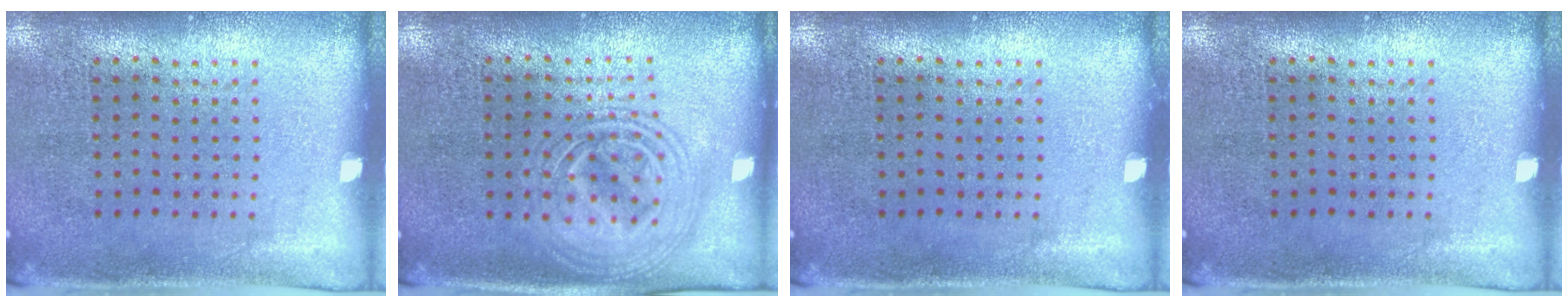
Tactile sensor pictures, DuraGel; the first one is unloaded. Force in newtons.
{"total": 2.8, "press": 2.8, "slide": 0.4}
{"total": 0.0}
{"total": 0.0}